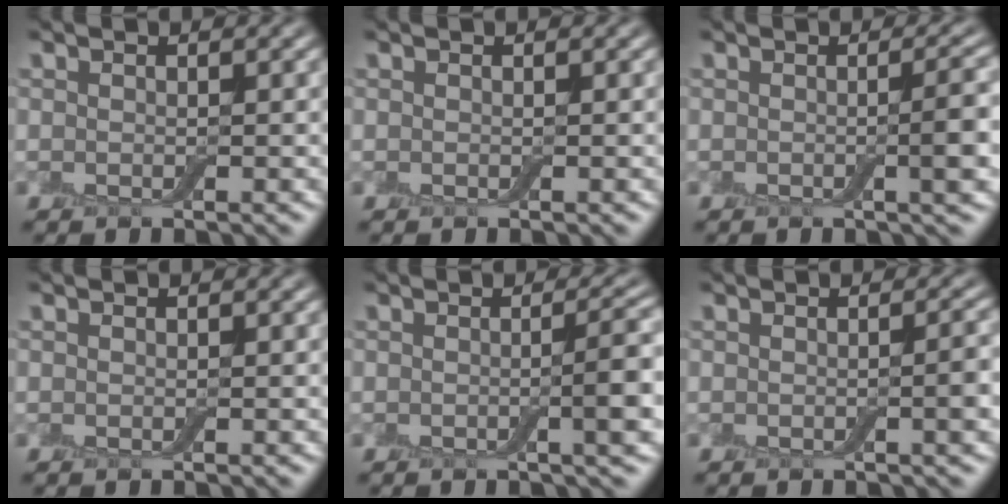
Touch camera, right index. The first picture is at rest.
{"total": 0.0}
{"total": 3.3, "force": [-0.2, 0.7, 3.2], "torque": [-0.038, 0.004, -0.007]}
{"total": 0.0}
{"total": 3.7, "force": [-0.3, 0.7, 3.6], "torque": [-0.043, 0.007, -0.010]}
{"total": 1.9, "force": [-0.2, 0.4, 1.9], "torque": [-0.022, 0.001, -0.004]}